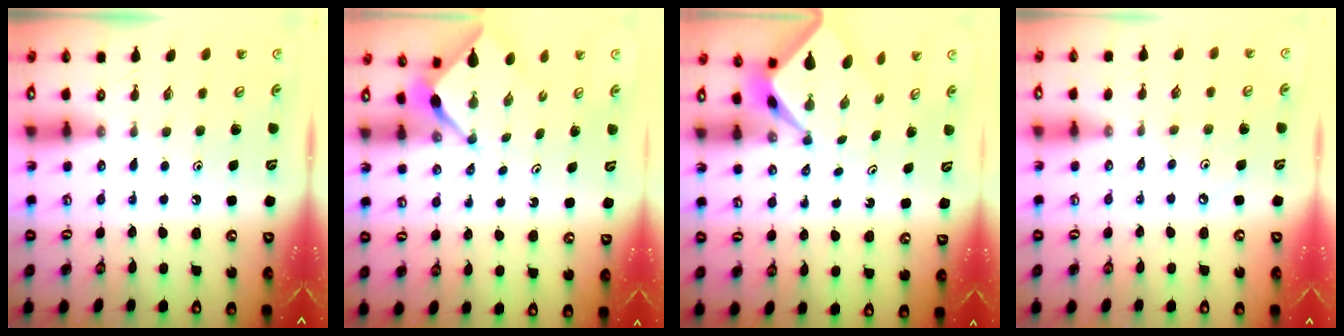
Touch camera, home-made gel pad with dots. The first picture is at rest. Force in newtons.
{"total": 2.4, "press": 2.4, "slide": 0.3}
{"total": 2.4, "press": 2.4, "slide": 0.2}
{"total": 2.8, "press": 2.8, "slide": 0.5}